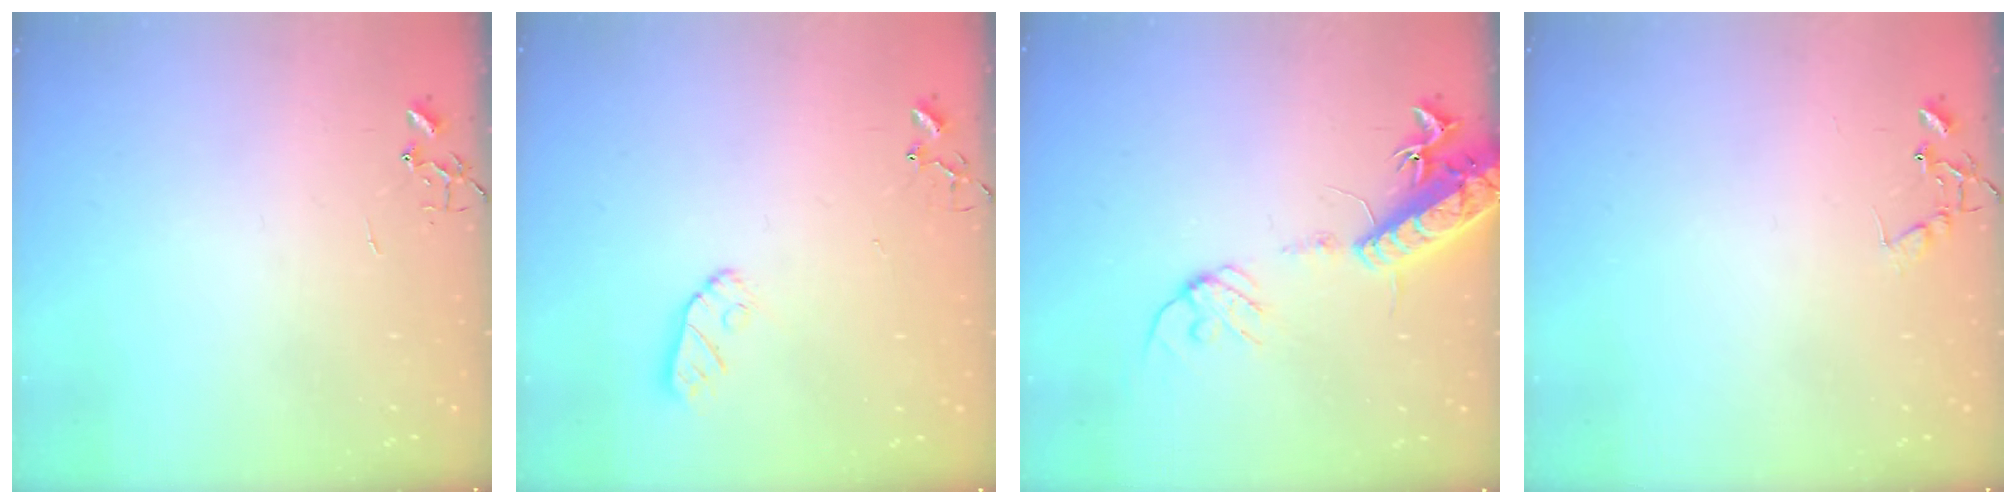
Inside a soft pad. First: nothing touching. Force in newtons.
{"total": 7.2, "press": 7.2, "slide": 0.4}
{"total": 16.1, "press": 15.7, "slide": 3.6}
{"total": 7.5, "press": 7.5, "slide": 0.4}